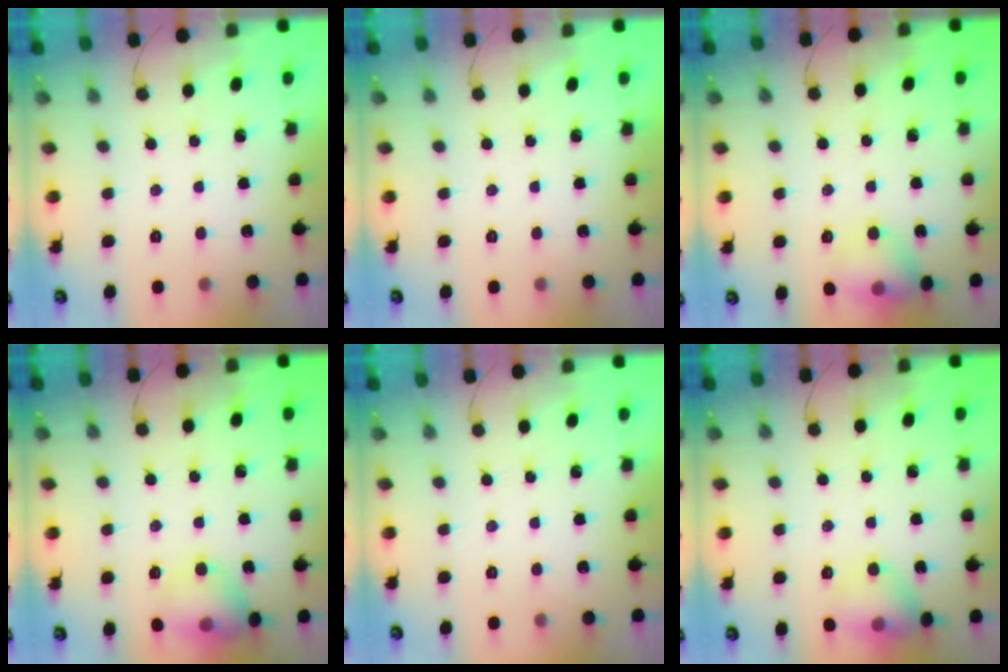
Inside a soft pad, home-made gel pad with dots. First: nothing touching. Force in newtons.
{"total": 0.0}
{"total": 10.2, "press": 10.0, "slide": 2.0}
{"total": 11.3, "press": 11.1, "slide": 2.3}
{"total": 0.0}
{"total": 10.2, "press": 10.0, "slide": 2.0}